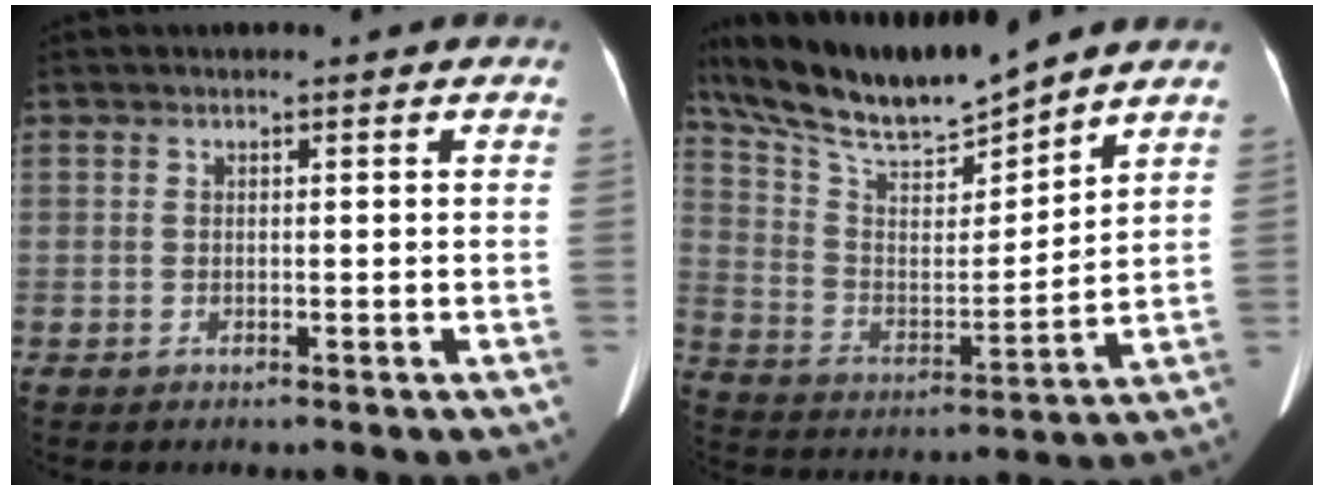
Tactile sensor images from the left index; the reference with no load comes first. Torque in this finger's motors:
{"motor_torque": [0.97, -1.17, 0.31, 0.13]}